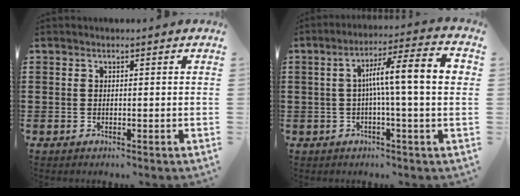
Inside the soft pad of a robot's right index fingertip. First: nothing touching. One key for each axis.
{"total": 9.8, "fx": 0.4, "fy": 0.9, "fz": 9.8, "tx": -0.177, "ty": 0.006, "tz": 0.001}